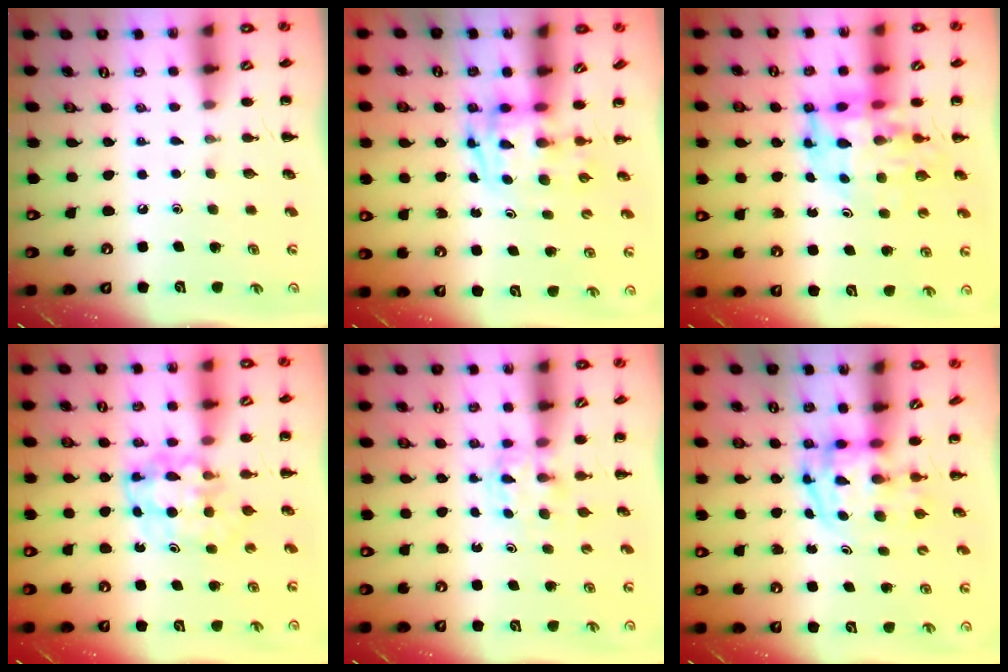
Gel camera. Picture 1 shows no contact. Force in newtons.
{"total": 3.3, "press": 3.2, "slide": 0.5}
{"total": 11.1, "press": 10.5, "slide": 3.6}
{"total": 5.0, "press": 5.0, "slide": 0.8}
{"total": 2.6, "press": 2.4, "slide": 1.1}
{"total": 3.7, "press": 3.6, "slide": 0.6}